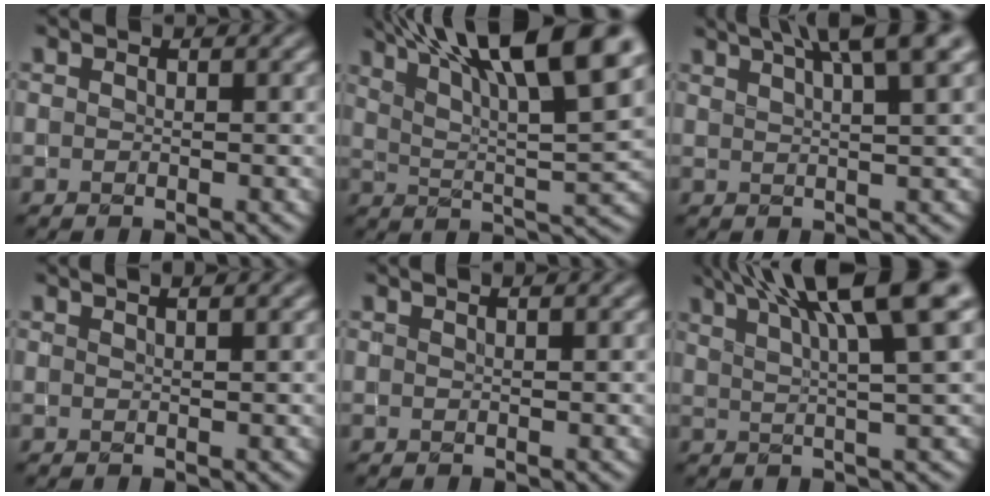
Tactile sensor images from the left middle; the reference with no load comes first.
{"total": 14.7, "force": [8.9, 3.9, 11.1], "torque": [-0.173, 0.020, 0.139]}
{"total": 7.7, "force": [4.8, 1.8, 5.6], "torque": [-0.050, 0.033, 0.046]}
{"total": 3.3, "force": [2.0, 1.4, 2.1], "torque": [-0.006, 0.014, -0.004]}
{"total": 1.3, "force": [0.9, 0.4, 0.9], "torque": [-0.015, -0.004, 0.008]}
{"total": 12.3, "force": [6.8, 2.8, 9.9], "torque": [-0.118, 0.033, 0.091]}